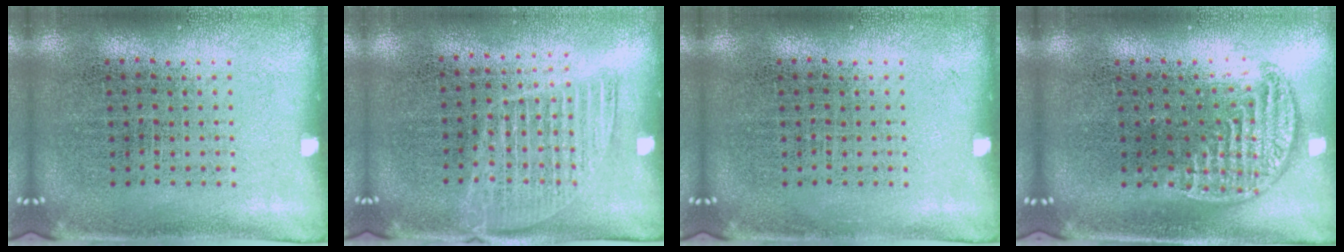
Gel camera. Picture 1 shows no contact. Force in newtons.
{"total": 1.3, "press": 1.1, "slide": 0.6}
{"total": 0.0}
{"total": 1.2, "press": 1.1, "slide": 0.5}